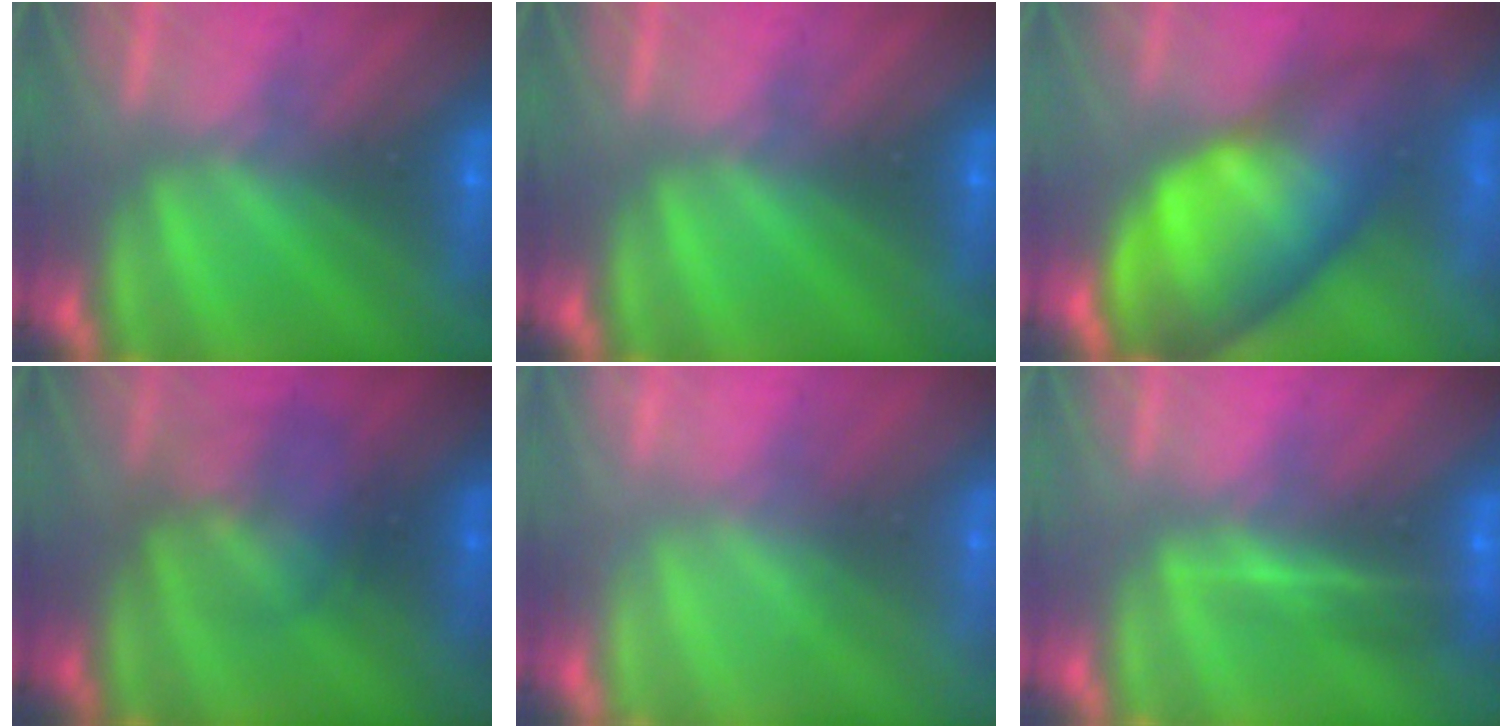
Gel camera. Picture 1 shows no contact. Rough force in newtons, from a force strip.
{"total": 0.0}
{"total": 14.6}
{"total": 2.3}
{"total": 2.2}
{"total": 1.6}